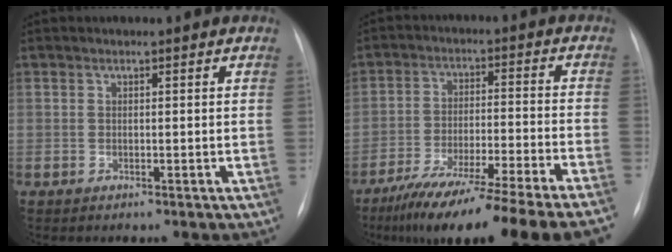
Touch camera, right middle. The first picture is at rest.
{"total": 22.9, "force": [-18.2, -0.3, 13.8], "torque": [-0.154, -0.036, -0.279]}